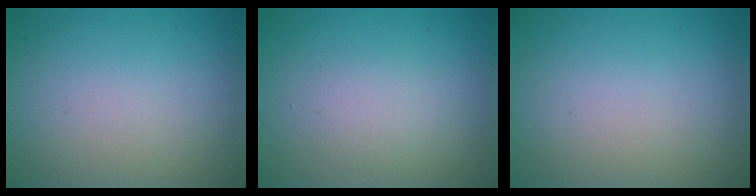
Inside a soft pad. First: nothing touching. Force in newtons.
{"total": 1.7, "press": 1.7, "slide": 0.1}
{"total": 0.0}